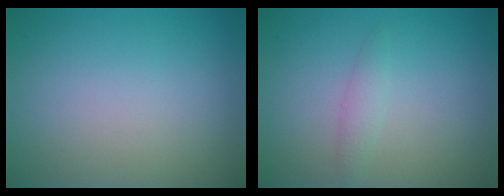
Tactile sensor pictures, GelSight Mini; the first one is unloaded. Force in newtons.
{"total": 1.2, "press": 1.2, "slide": 0.0}